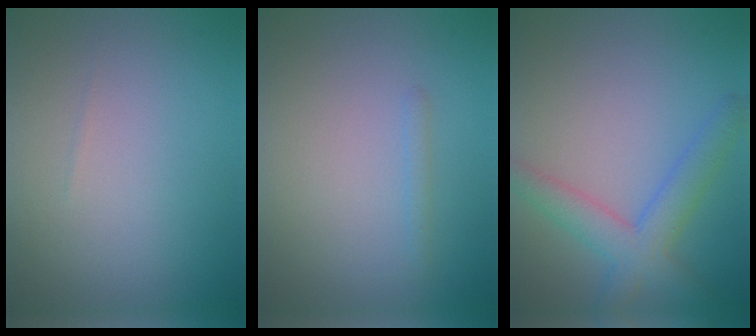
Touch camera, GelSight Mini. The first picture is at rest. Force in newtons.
{"total": 0.7, "press": 0.7, "slide": 0.0}
{"total": 4.5, "press": 4.5, "slide": 0.2}